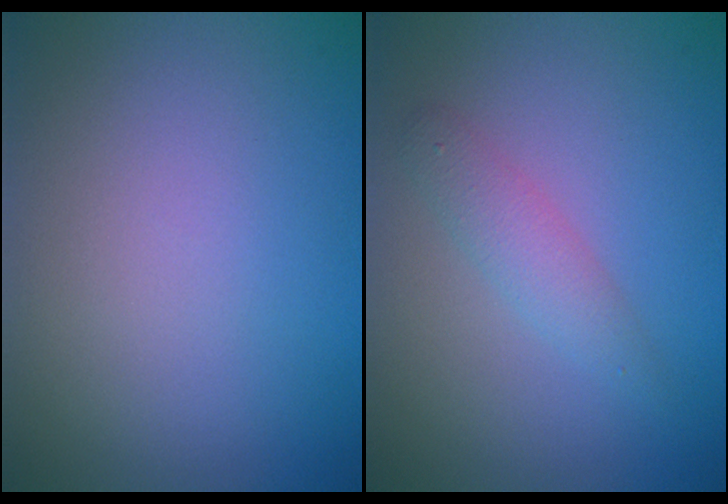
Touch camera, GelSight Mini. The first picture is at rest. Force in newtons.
{"total": 1.9, "press": 1.9, "slide": 0.0}